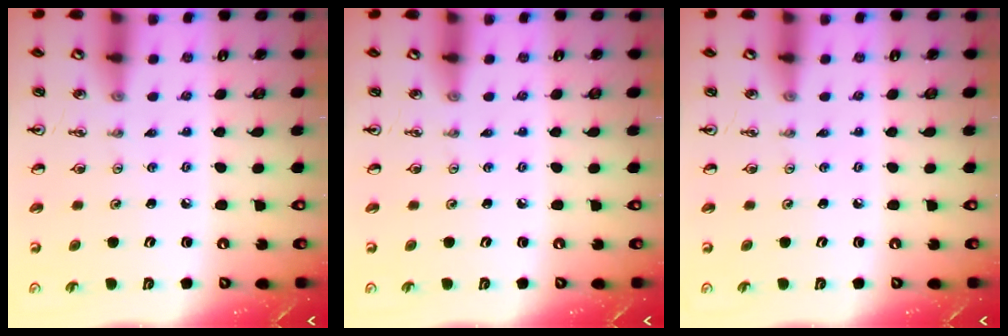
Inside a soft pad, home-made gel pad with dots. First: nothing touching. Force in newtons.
{"total": 0.0}
{"total": 0.0}